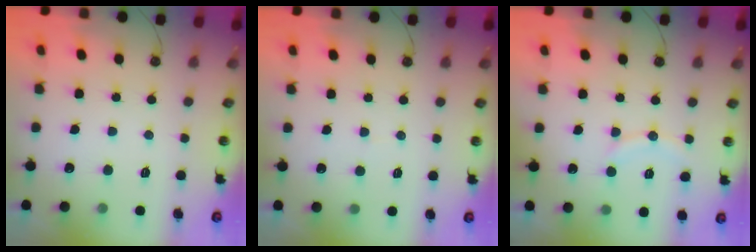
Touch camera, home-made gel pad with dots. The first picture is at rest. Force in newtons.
{"total": 1.8, "press": 1.7, "slide": 0.1}
{"total": 6.9, "press": 6.8, "slide": 0.8}